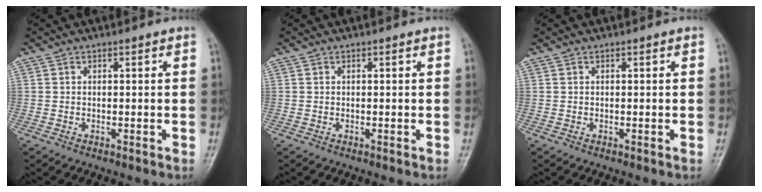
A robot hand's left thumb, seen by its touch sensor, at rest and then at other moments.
{"total": 0.0}
{"total": 0.0}